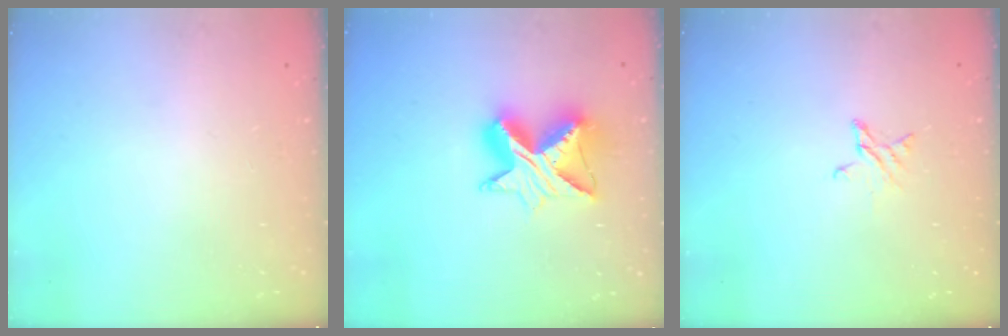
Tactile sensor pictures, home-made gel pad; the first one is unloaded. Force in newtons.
{"total": 11.8, "press": 11.8, "slide": 1.0}
{"total": 3.1, "press": 3.1, "slide": 0.3}